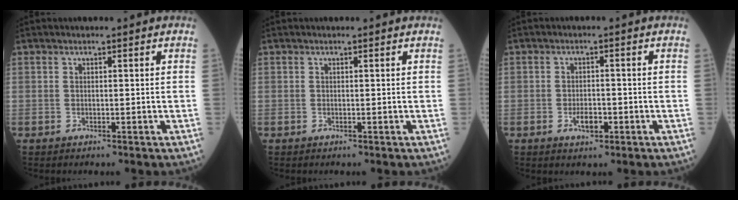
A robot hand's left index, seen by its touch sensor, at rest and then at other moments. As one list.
[{"total": 0.0}, {"total": 2.7, "force": [-1.3, 1.2, 2.0], "torque": [-0.036, 0.001, -0.019]}]